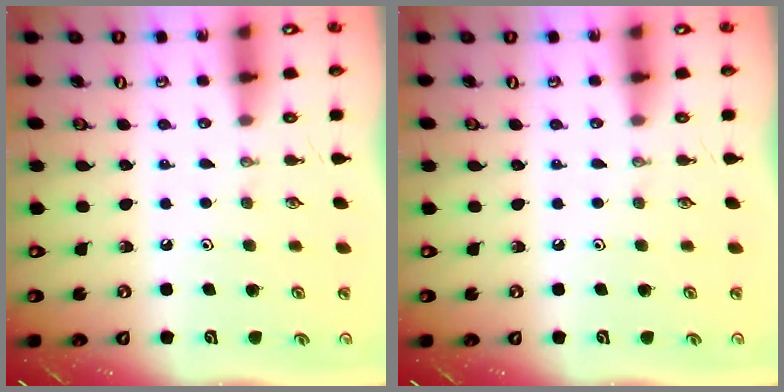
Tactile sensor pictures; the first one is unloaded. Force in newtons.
{"total": 0.0}